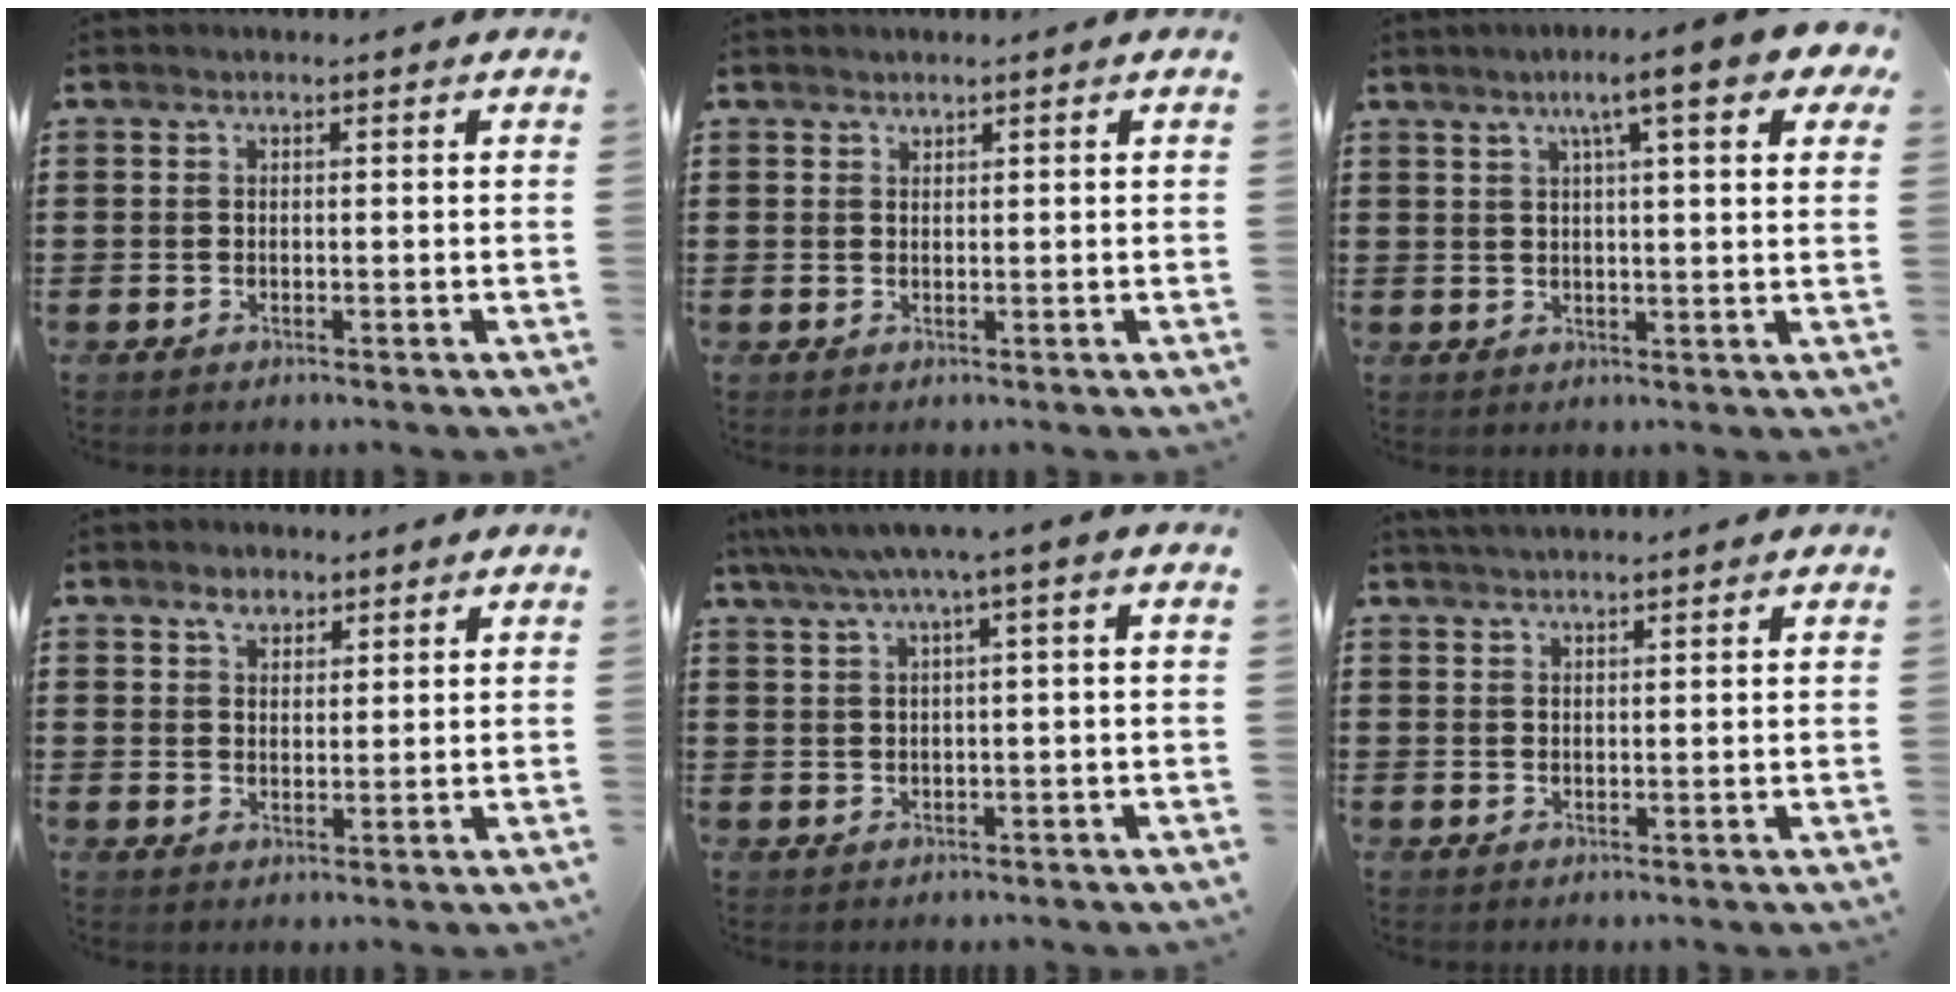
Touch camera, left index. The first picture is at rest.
{"total": 0.9, "force": [0.9, 0.3, -0.2], "torque": [0.000, 0.001, 0.018]}
{"total": 8.4, "force": [4.8, 0.7, 6.8], "torque": [-0.120, -0.005, 0.076]}
{"total": 3.0, "force": [2.2, 1.8, 1.1], "torque": [-0.021, 0.002, 0.040]}
{"total": 3.5, "force": [0.9, -0.5, 3.4], "torque": [-0.067, -0.009, 0.011]}
{"total": 1.6, "force": [1.6, 0.1, 0.3], "torque": [-0.009, 0.002, 0.031]}